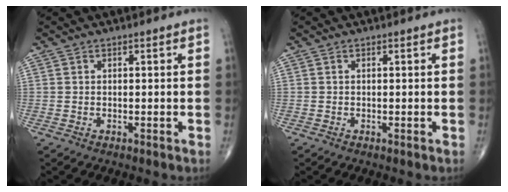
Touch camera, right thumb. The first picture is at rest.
{"total": 0.0}